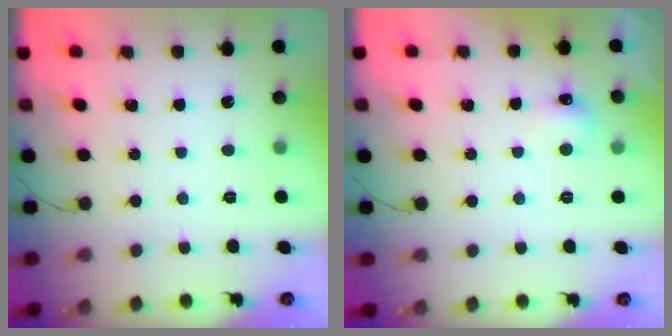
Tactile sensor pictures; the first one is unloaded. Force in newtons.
{"total": 5.4, "press": 5.2, "slide": 1.7}